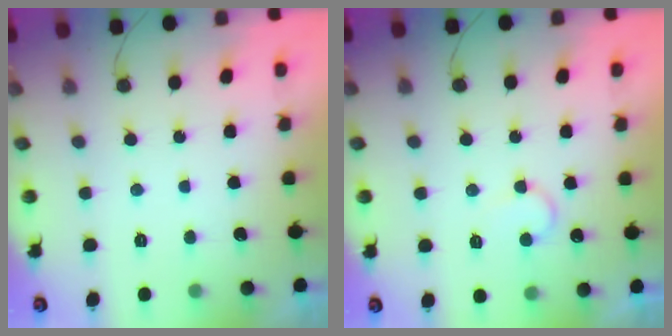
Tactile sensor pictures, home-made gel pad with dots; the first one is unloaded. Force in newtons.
{"total": 6.6, "press": 6.6, "slide": 0.6}